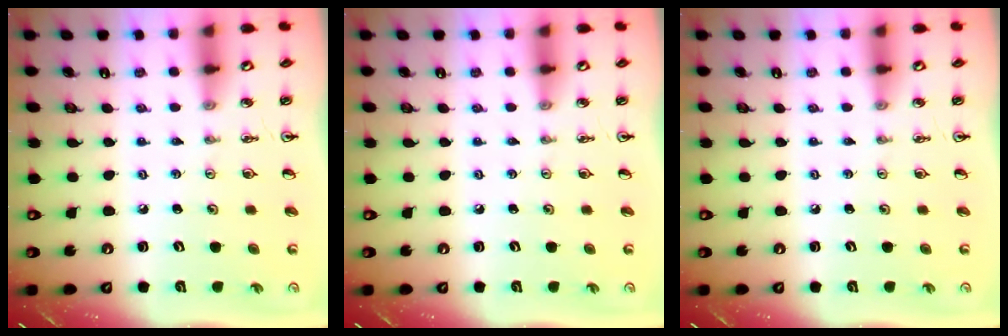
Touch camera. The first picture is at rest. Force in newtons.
{"total": 0.0}
{"total": 0.0}